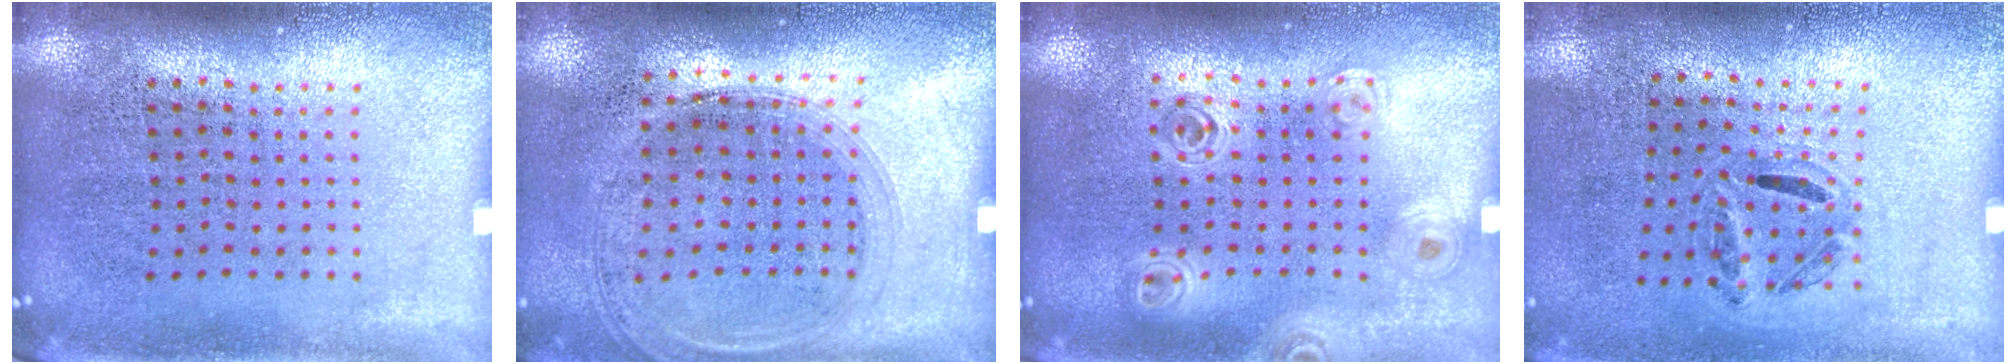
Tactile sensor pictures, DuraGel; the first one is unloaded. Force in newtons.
{"total": 1.3, "press": 1.2, "slide": 0.6}
{"total": 1.4, "press": 1.3, "slide": 0.5}
{"total": 1.1, "press": 0.6, "slide": 0.9}